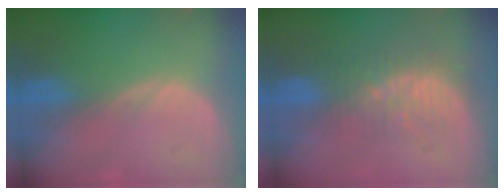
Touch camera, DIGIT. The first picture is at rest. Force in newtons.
{"total": 7.5, "press": 6.9, "slide": 3.0}